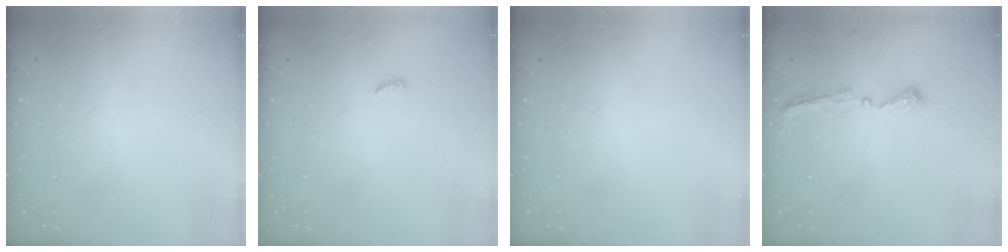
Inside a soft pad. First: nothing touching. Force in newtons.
{"total": 3.2, "press": 3.2, "slide": 0.5}
{"total": 0.0}
{"total": 5.5, "press": 5.5, "slide": 0.5}